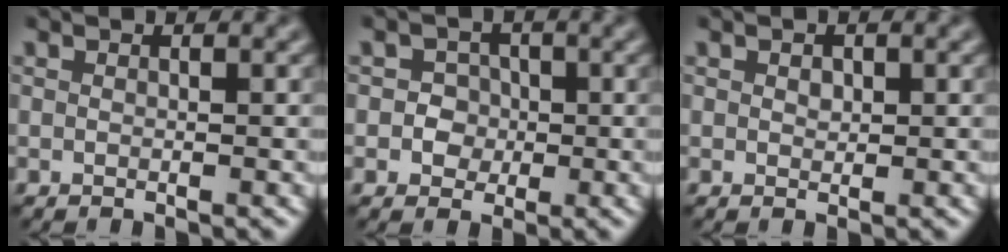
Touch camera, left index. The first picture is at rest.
{"total": 2.3, "force": [-0.1, 2.2, 0.7], "torque": [0.012, 0.005, -0.016]}
{"total": 0.7, "force": [0.2, 0.6, 0.4], "torque": [-0.008, -0.002, 0.004]}